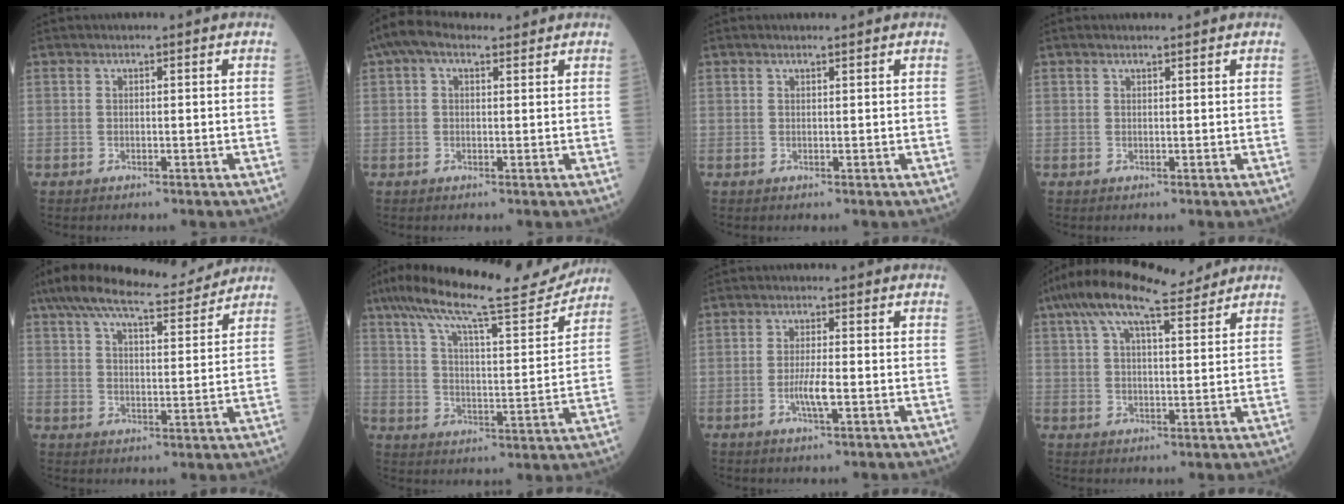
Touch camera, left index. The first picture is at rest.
{"total": 5.5, "force": [3.5, 2.6, 3.4], "torque": [-0.078, 0.045, 0.064]}
{"total": 1.1, "force": [1.0, 0.0, 0.5], "torque": [-0.010, 0.008, 0.018]}
{"total": 1.3, "force": [1.2, 0.1, 0.6], "torque": [-0.012, 0.011, 0.020]}
{"total": 14.6, "force": [12.9, 2.0, 6.5], "torque": [-0.119, 0.023, 0.198]}
{"total": 17.7, "force": [15.7, 1.1, 8.1], "torque": [-0.144, 0.005, 0.241]}
{"total": 3.5, "force": [-1.1, 0.3, 3.3], "torque": [-0.068, -0.004, -0.020]}
{"total": 11.9, "force": [9.4, 2.4, 6.9], "torque": [-0.134, 0.041, 0.153]}